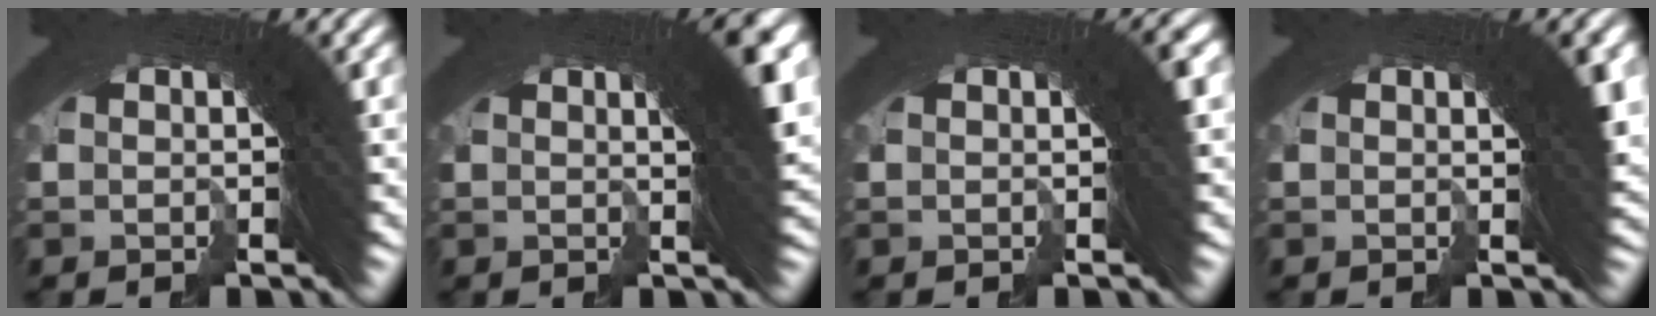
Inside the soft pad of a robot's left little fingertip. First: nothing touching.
{"total": 5.1, "force": [1.5, 0.9, 4.8], "torque": [-0.050, 0.009, 0.020]}
{"total": 1.3, "force": [0.3, 0.2, 1.2], "torque": [-0.012, 0.008, 0.002]}
{"total": 2.3, "force": [0.8, 0.2, 2.2], "torque": [-0.026, 0.002, 0.010]}